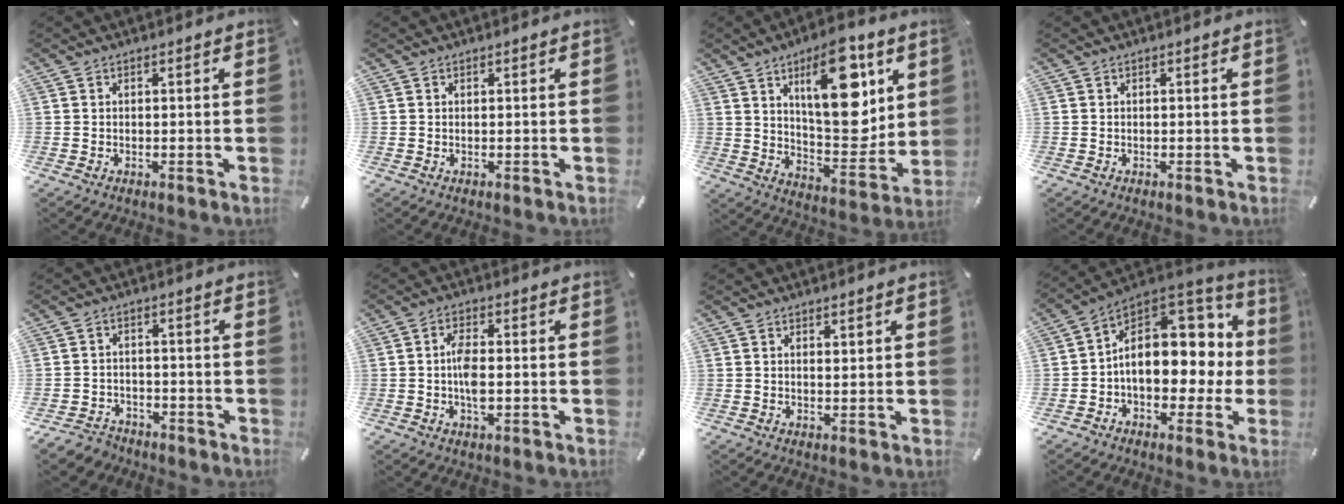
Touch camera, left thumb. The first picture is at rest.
{"total": 0.0}
{"total": 19.2, "force": [8.8, 8.6, 14.8], "torque": [-0.217, -0.052, 0.138]}
{"total": 0.0}
{"total": 4.4, "force": [-3.6, 2.4, 0.8], "torque": [-0.022, 0.016, -0.073]}
{"total": 5.6, "force": [-0.7, 2.6, 4.9], "torque": [-0.100, 0.004, -0.014]}
{"total": 0.9, "force": [0.5, 0.5, 0.5], "torque": [-0.002, -0.001, 0.006]}
{"total": 15.5, "force": [1.4, 11.1, 10.6], "torque": [-0.158, -0.019, 0.026]}